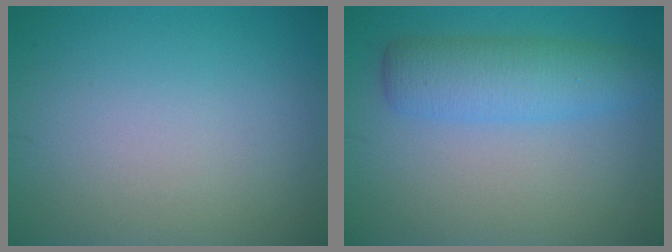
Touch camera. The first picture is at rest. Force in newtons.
{"total": 4.6, "press": 4.6, "slide": 0.1}